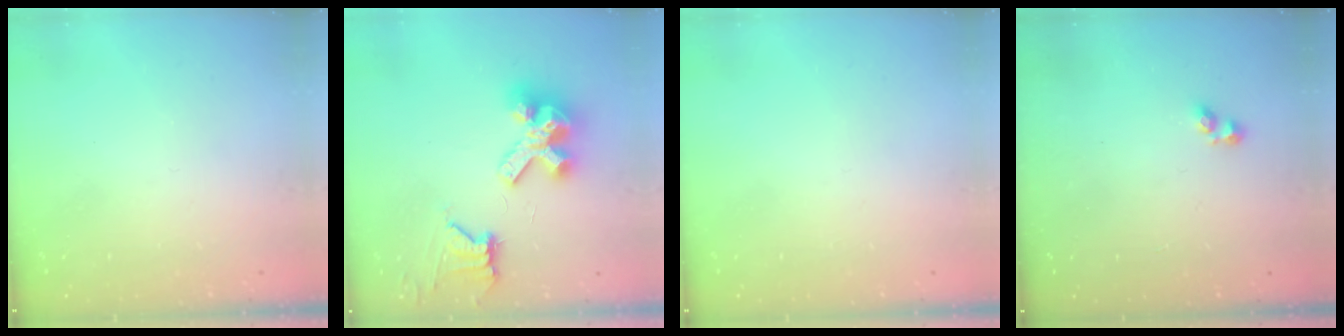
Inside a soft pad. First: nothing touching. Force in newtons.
{"total": 11.8, "press": 11.7, "slide": 1.4}
{"total": 0.0}
{"total": 1.9, "press": 1.9, "slide": 0.3}